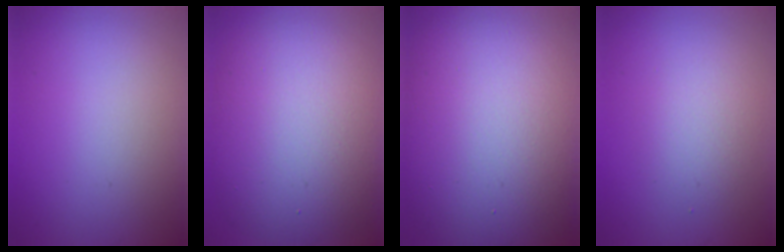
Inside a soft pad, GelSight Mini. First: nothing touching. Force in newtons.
{"total": 12.0, "press": 12.0, "slide": 0.6}
{"total": 15.9, "press": 15.8, "slide": 1.3}
{"total": 2.1, "press": 2.1, "slide": 0.2}